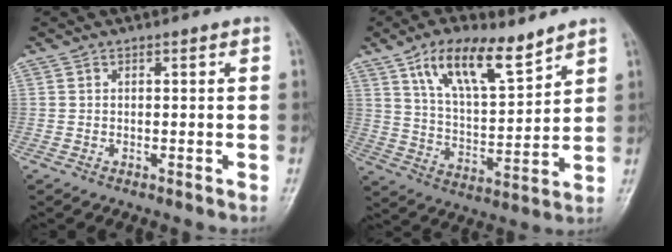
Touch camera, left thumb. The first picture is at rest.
{"total": 14.1, "force": [9.1, 5.2, 9.4], "torque": [-0.143, -0.046, 0.170]}